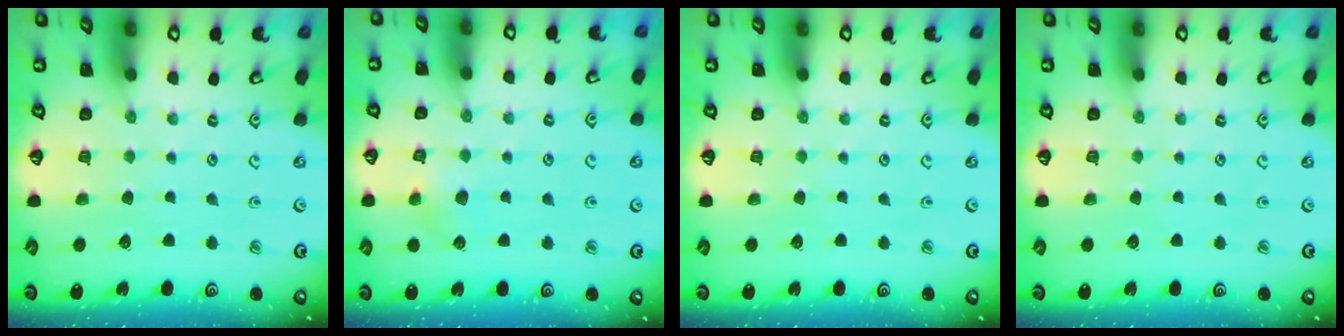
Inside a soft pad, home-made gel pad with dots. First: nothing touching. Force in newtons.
{"total": 4.8, "press": 4.7, "slide": 0.3}
{"total": 0.0}
{"total": 0.0}